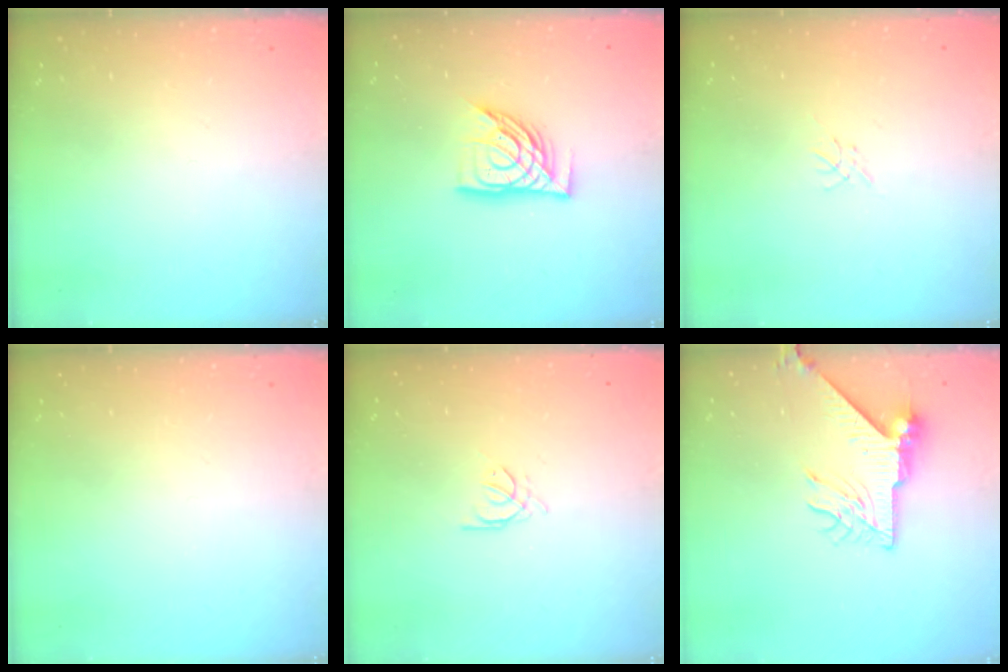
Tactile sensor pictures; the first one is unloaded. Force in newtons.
{"total": 12.1, "press": 12.0, "slide": 1.4}
{"total": 0.0}
{"total": 0.0}
{"total": 1.4, "press": 1.3, "slide": 0.3}
{"total": 8.5, "press": 8.4, "slide": 1.0}